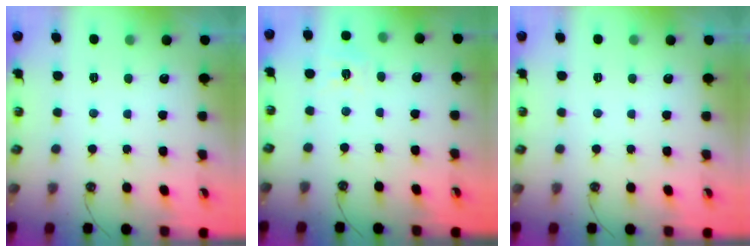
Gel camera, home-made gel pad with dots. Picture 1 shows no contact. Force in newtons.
{"total": 6.7, "press": 6.7, "slide": 0.7}
{"total": 0.0}